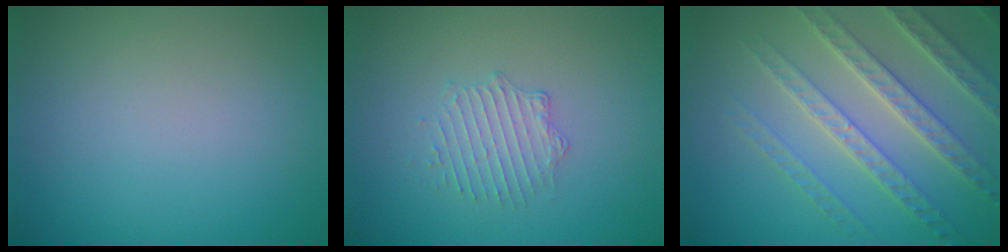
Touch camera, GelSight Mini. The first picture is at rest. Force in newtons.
{"total": 1.7, "press": 1.1, "slide": 1.3}
{"total": 6.2, "press": 5.0, "slide": 3.8}